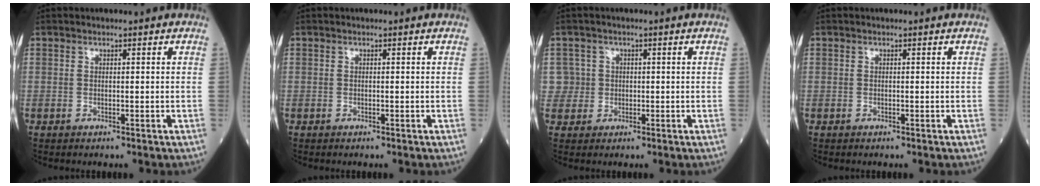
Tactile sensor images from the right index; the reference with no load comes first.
{"total": 0.0}
{"total": 4.6, "force": [0.4, 4.6, 0.0], "torque": [0.001, 0.020, 0.014]}
{"total": 0.0}